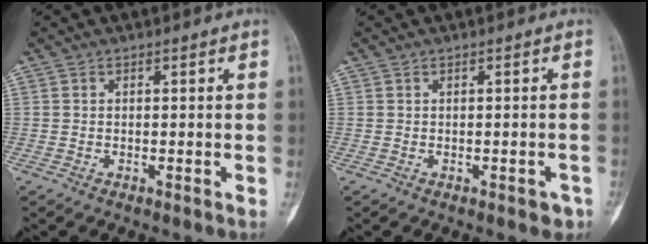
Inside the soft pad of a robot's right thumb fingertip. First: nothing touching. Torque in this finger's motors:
{"motor_torque": [0.52, 0.47, 0.09, -0.01, 0.01]}